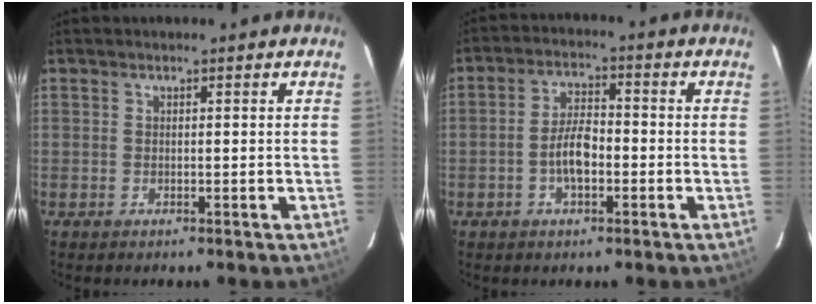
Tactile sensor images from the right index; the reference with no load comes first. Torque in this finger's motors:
{"motor_torque": [1.47, -0.10, 0.76, 0.11]}